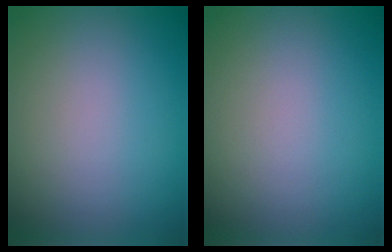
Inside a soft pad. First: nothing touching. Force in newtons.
{"total": 0.0}